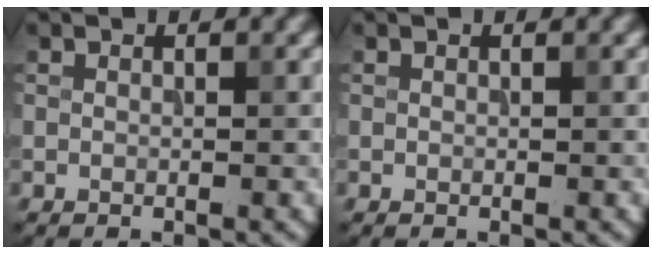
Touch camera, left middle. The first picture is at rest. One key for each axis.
{"total": 0.0}